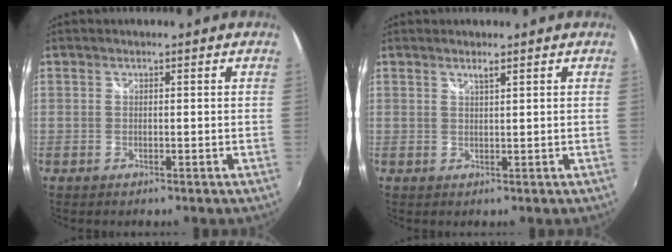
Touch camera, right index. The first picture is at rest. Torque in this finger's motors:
{"motor_torque": [-0.02, 0.02, 0.01, 0.02]}